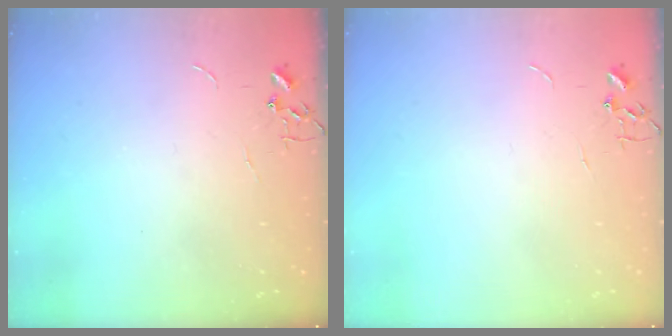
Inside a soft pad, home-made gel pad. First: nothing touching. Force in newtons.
{"total": 0.0}